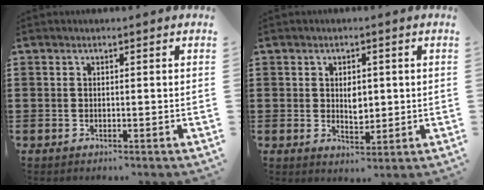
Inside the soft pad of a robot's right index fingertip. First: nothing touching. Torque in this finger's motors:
{"motor_torque": [1.09, 1.05, 0.13, 0.03]}